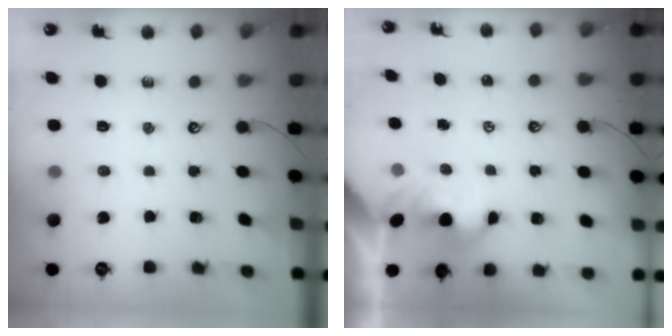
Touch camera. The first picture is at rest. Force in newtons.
{"total": 1.9, "press": 1.9, "slide": 0.1}